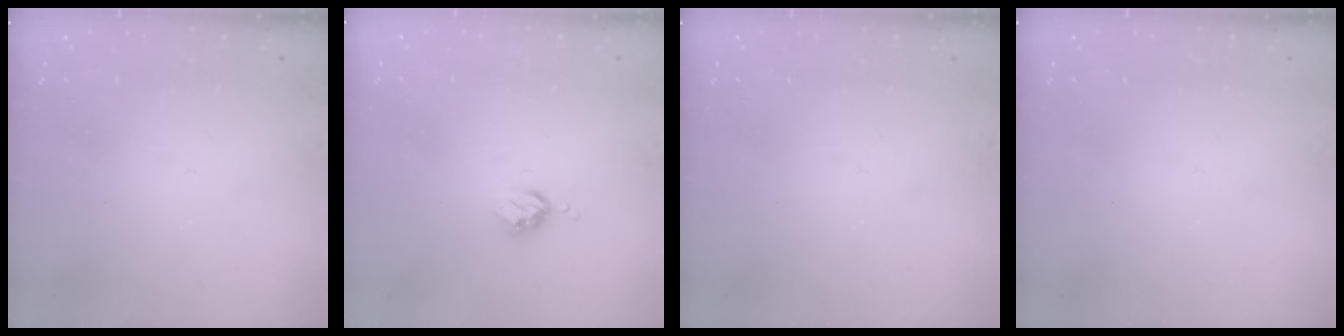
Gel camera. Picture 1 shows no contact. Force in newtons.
{"total": 3.5, "press": 3.5, "slide": 0.4}
{"total": 0.0}
{"total": 0.0}